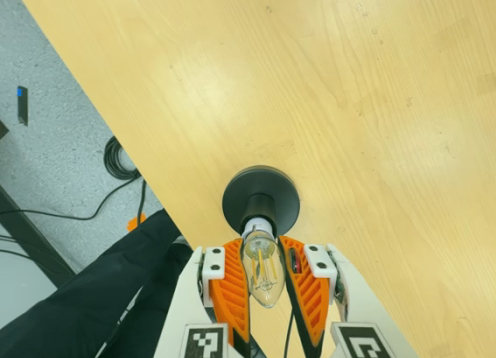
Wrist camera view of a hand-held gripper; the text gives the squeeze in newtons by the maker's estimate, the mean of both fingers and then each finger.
{"total": 22.5, "left": 22.0, "right": 23.0}